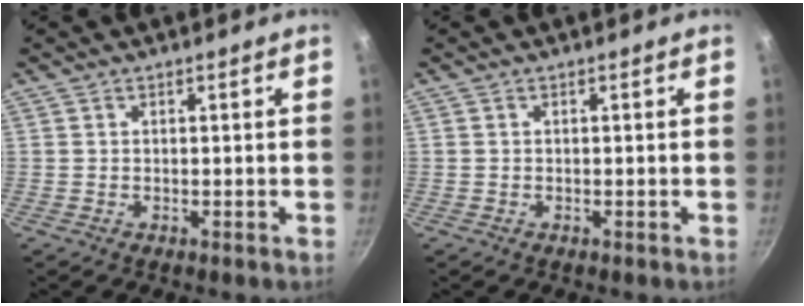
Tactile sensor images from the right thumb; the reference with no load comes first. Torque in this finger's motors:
{"motor_torque": [-0.08, -0.05, 0.00, 0.25, 0.03]}